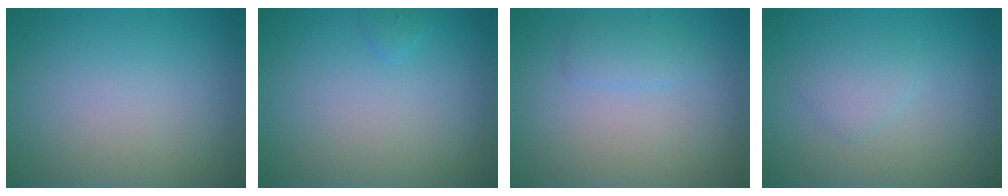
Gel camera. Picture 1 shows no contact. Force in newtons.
{"total": 0.5, "press": 0.5, "slide": 0.1}
{"total": 1.4, "press": 1.4, "slide": 0.1}
{"total": 1.4, "press": 1.4, "slide": 0.1}